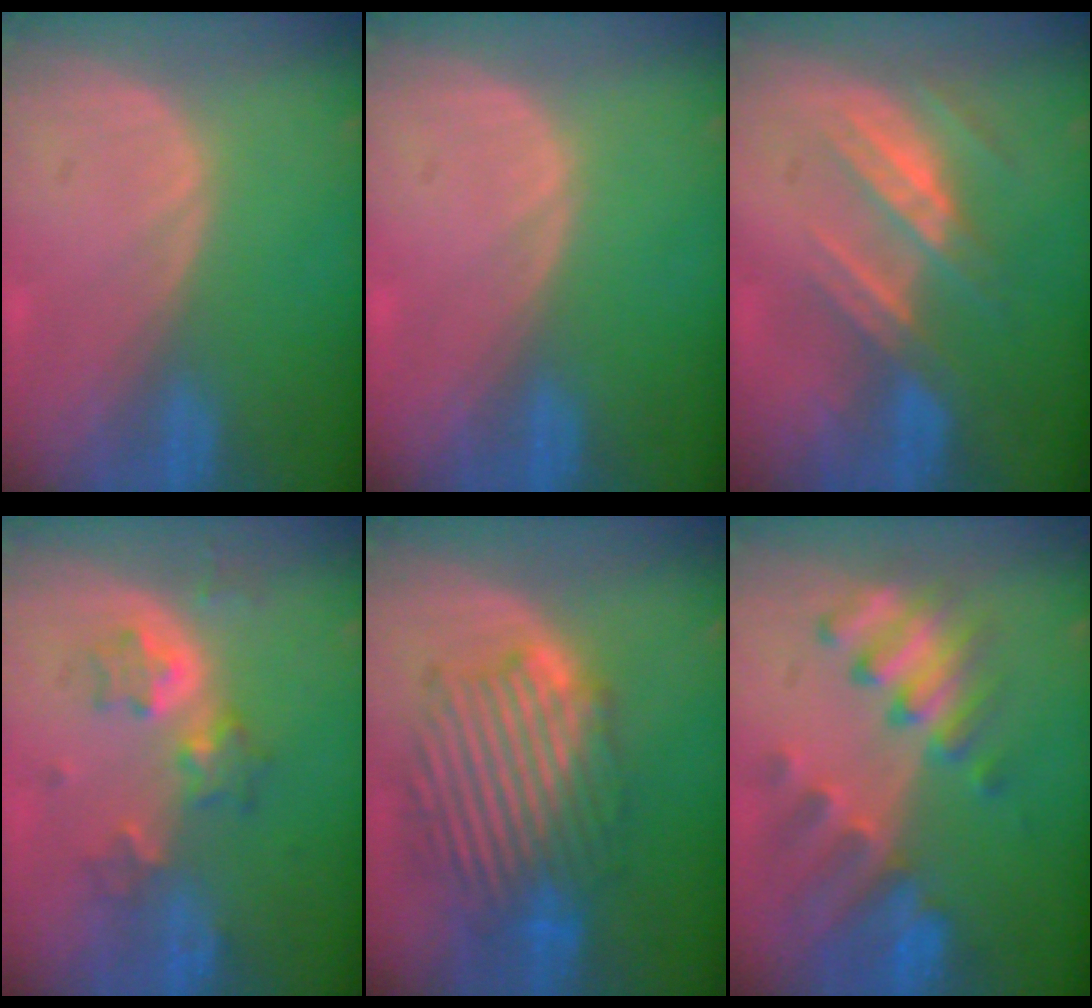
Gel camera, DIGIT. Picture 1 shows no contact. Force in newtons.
{"total": 0.0}
{"total": 7.2, "press": 6.7, "slide": 2.7}
{"total": 6.6, "press": 5.7, "slide": 3.2}
{"total": 10.2, "press": 10.2, "slide": 0.4}
{"total": 8.9, "press": 8.3, "slide": 3.5}